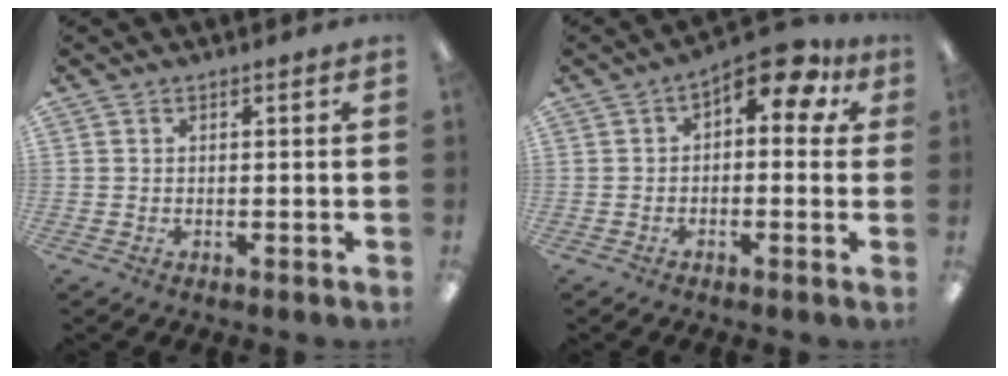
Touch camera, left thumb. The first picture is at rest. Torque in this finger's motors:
{"motor_torque": [-0.15, 0.57, 0.37, 0.52, 0.07]}